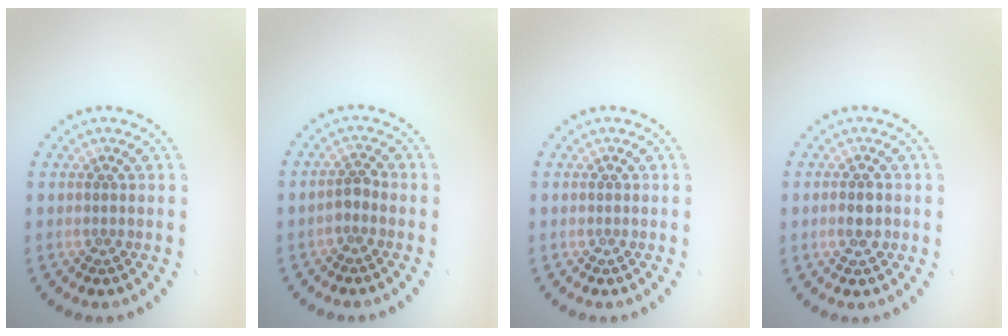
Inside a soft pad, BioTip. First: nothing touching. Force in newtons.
{"total": 1.1, "press": 1.0, "slide": 0.5}
{"total": 0.0}
{"total": 1.7, "press": 1.6, "slide": 0.2}